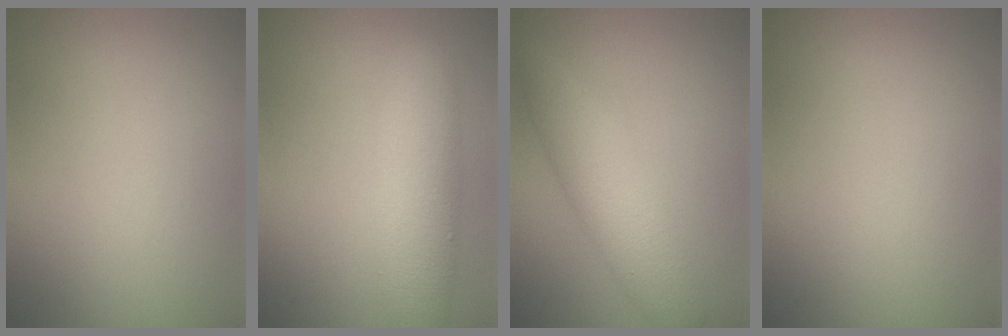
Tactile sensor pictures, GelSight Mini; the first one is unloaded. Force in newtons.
{"total": 5.6, "press": 5.6, "slide": 0.3}
{"total": 4.6, "press": 4.6, "slide": 0.1}
{"total": 0.0}